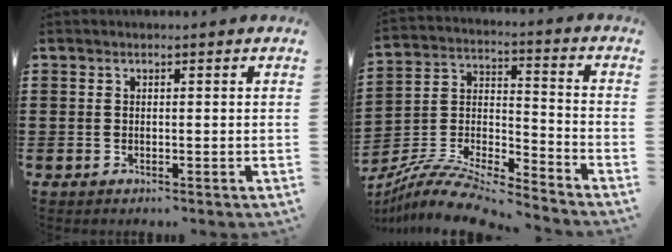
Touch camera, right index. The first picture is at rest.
{"total": 10.3, "force": [-9.5, 1.5, 3.6], "torque": [-0.078, 0.013, -0.192]}